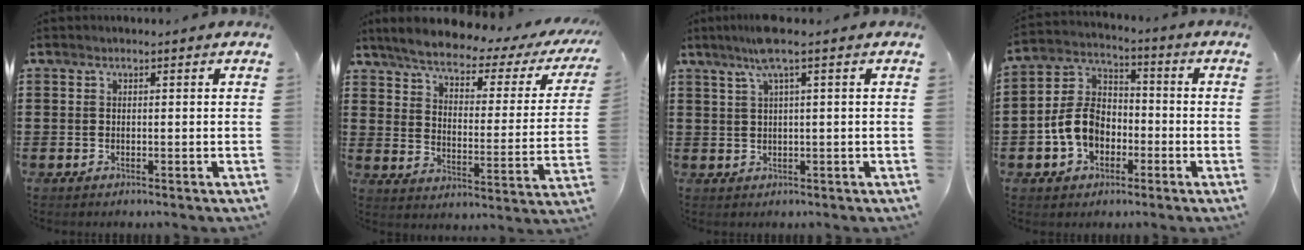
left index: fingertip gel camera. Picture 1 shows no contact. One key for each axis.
{"total": 5.0, "fx": 4.1, "fy": 0.9, "fz": 2.7, "tx": -0.075, "ty": -0.027, "tz": 0.063}
{"total": 4.2, "fx": 2.1, "fy": -0.2, "fz": 3.6, "tx": -0.074, "ty": 0.002, "tz": 0.035}
{"total": 8.2, "fx": -2.7, "fy": 6.1, "fz": 4.7, "tx": -0.125, "ty": 0.015, "tz": -0.057}